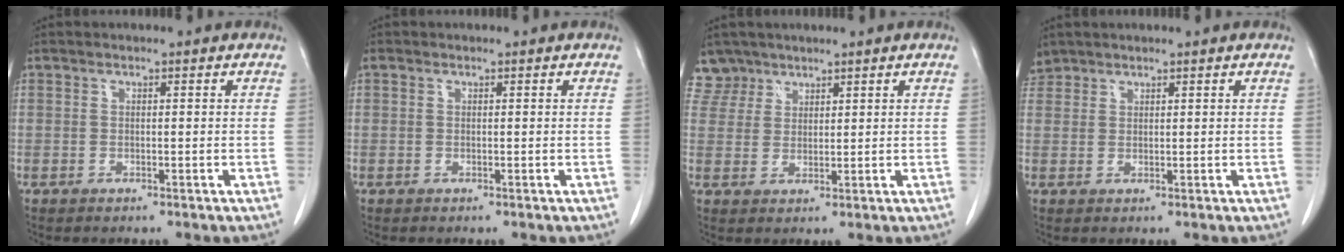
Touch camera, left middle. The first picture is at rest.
{"total": 0.0}
{"total": 3.7, "force": [3.0, 2.0, -0.7], "torque": [0.020, 0.003, 0.059]}
{"total": 2.3, "force": [2.1, 1.0, -0.2], "torque": [0.003, 0.012, 0.042]}